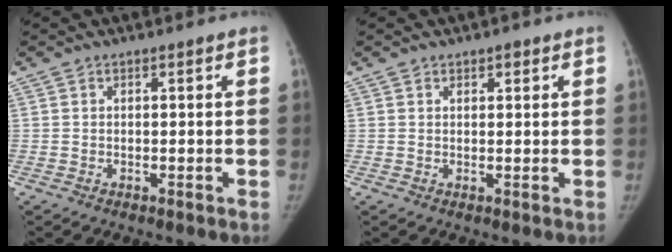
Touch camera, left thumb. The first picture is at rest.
{"total": 1.6, "force": [1.0, 0.9, 0.8], "torque": [0.000, -0.004, 0.012]}